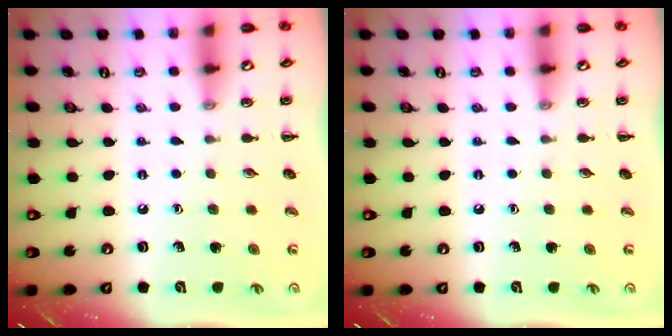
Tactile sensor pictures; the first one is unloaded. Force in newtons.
{"total": 0.0}